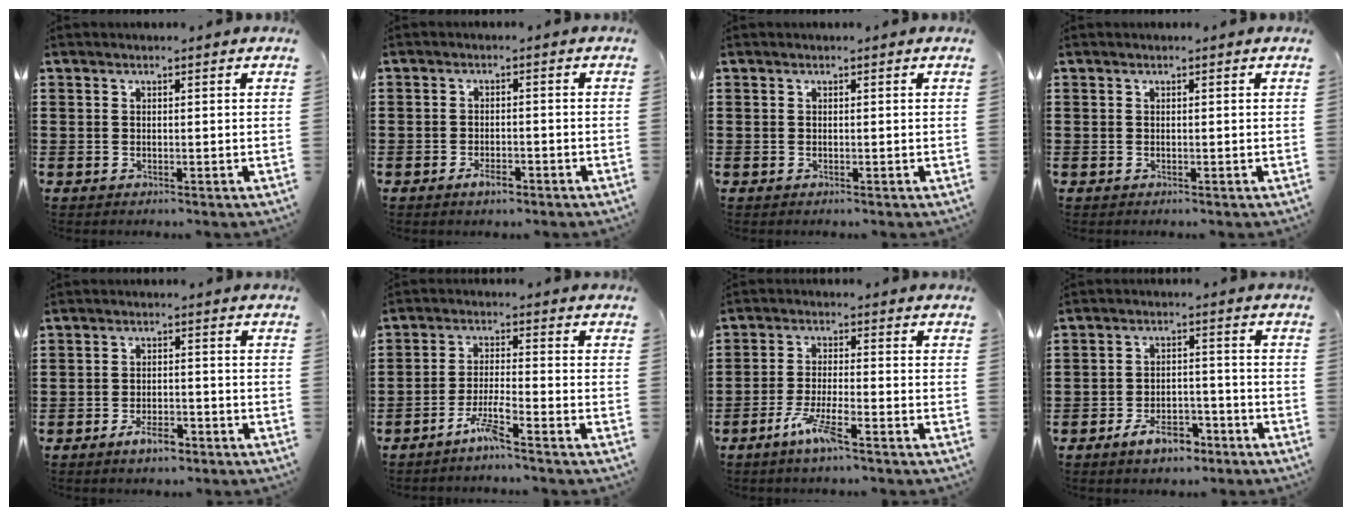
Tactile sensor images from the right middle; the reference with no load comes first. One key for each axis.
{"total": 2.3, "fx": -1.7, "fy": 1.0, "fz": 1.1, "tx": -0.021, "ty": 0.002, "tz": -0.032}
{"total": 0.0}
{"total": 0.0}
{"total": 3.6, "fx": -2.7, "fy": 1.4, "fz": 2.0, "tx": -0.033, "ty": 0.009, "tz": -0.051}
{"total": 4.5, "fx": -3.6, "fy": -0.1, "fz": 2.7, "tx": -0.061, "ty": -0.004, "tz": -0.072}
{"total": 5.8, "fx": -3.8, "fy": 0.7, "fz": 4.4, "tx": -0.096, "ty": -0.007, "tz": -0.071}
{"total": 5.7, "fx": -4.4, "fy": 2.4, "fz": 2.7, "tx": -0.046, "ty": 0.018, "tz": -0.082}